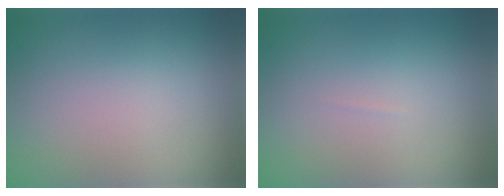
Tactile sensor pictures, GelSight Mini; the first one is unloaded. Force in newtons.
{"total": 0.0}